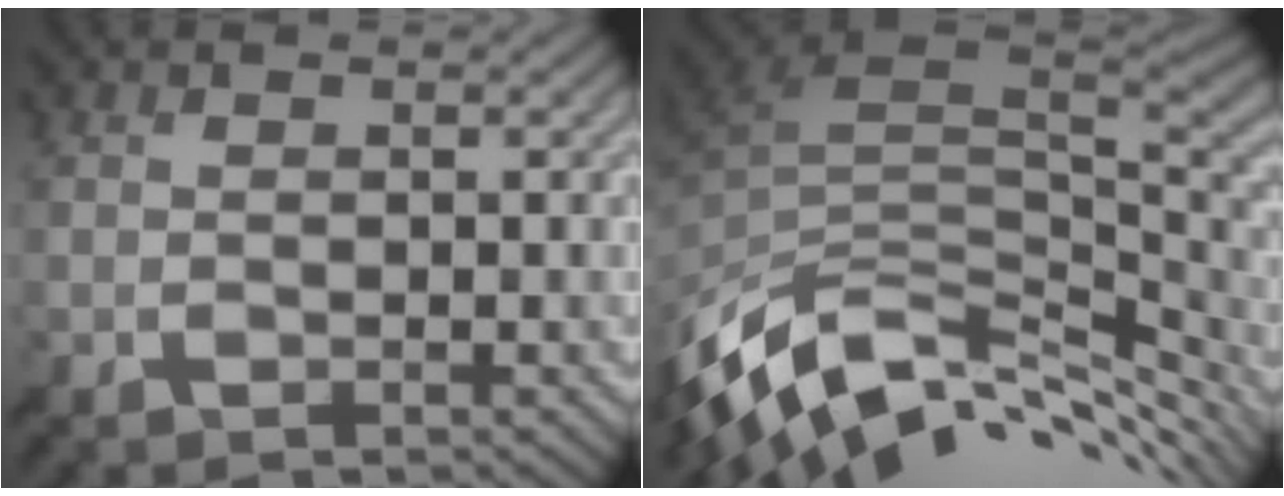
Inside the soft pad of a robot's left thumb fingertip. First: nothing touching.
{"total": 12.9, "force": [-4.7, 6.7, 10.0], "torque": [-0.217, -0.008, -0.079]}